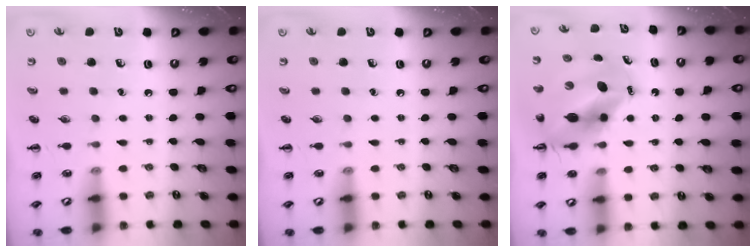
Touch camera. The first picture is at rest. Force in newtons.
{"total": 0.0}
{"total": 9.1, "press": 8.8, "slide": 2.4}